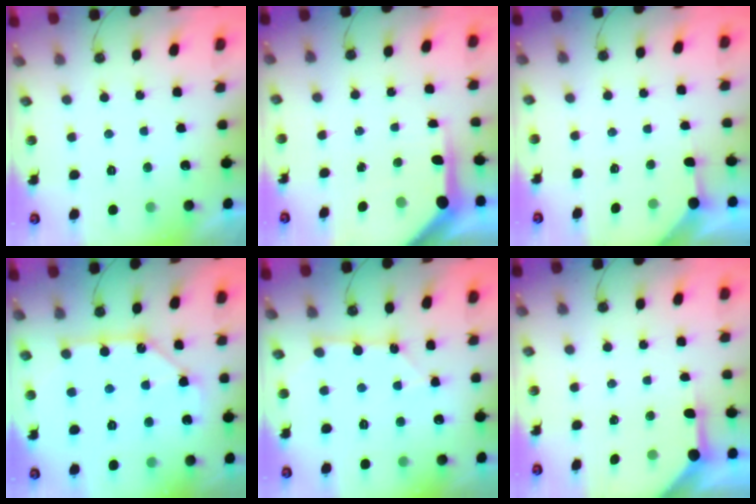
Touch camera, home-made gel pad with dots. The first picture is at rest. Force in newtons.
{"total": 7.8, "press": 7.8, "slide": 0.7}
{"total": 2.4, "press": 2.3, "slide": 0.3}
{"total": 12.1, "press": 12.0, "slide": 1.3}
{"total": 3.8, "press": 3.8, "slide": 0.3}
{"total": 5.0, "press": 5.0, "slide": 0.5}